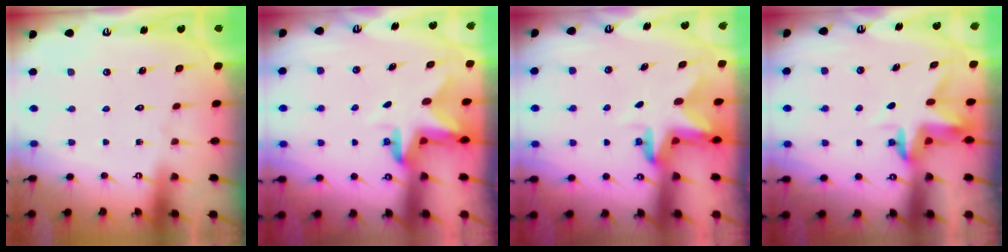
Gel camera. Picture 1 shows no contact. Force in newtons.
{"total": 3.0, "press": 2.9, "slide": 0.5}
{"total": 3.0, "press": 2.9, "slide": 0.5}
{"total": 3.2, "press": 3.2, "slide": 0.4}